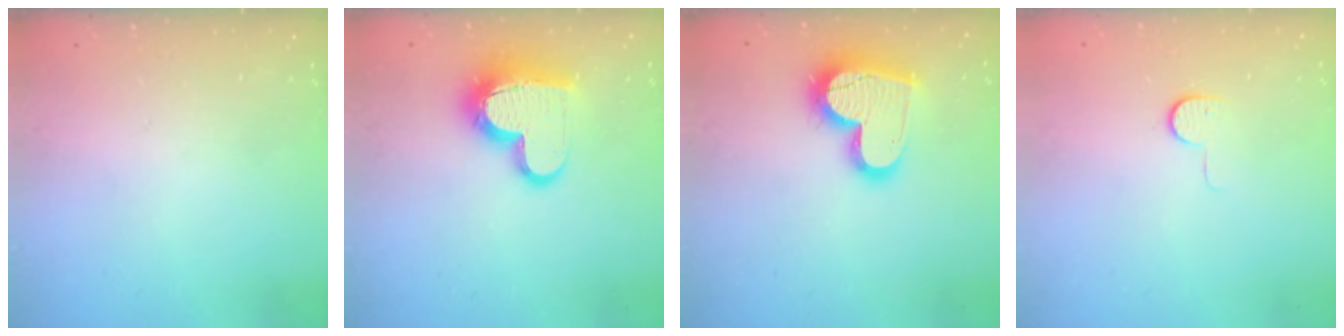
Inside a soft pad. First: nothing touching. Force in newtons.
{"total": 14.7, "press": 14.6, "slide": 1.2}
{"total": 17.4, "press": 17.3, "slide": 1.3}
{"total": 6.8, "press": 6.8, "slide": 0.6}